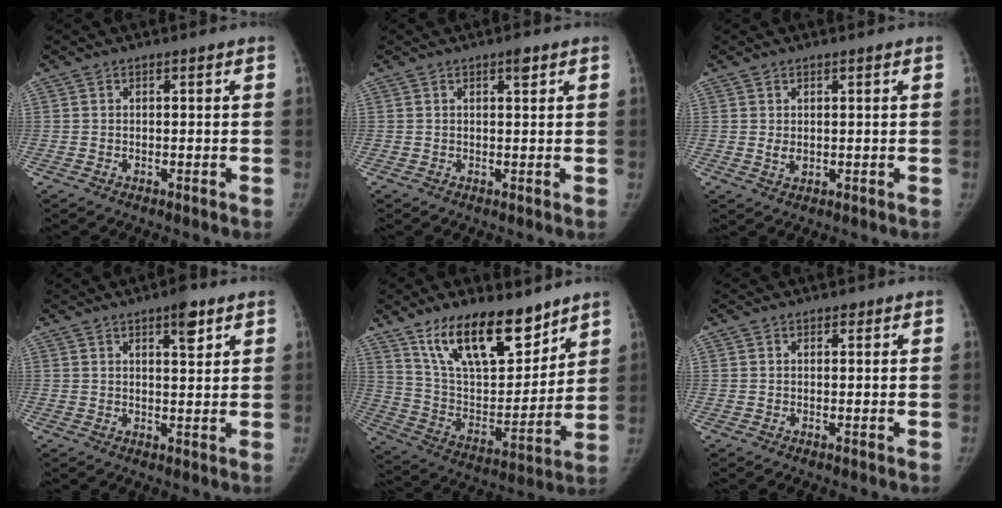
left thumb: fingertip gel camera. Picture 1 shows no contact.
{"total": 1.8, "force": [1.1, 0.6, 1.3], "torque": [-0.015, -0.004, 0.015]}
{"total": 2.0, "force": [0.5, 1.2, 1.5], "torque": [-0.022, -0.007, 0.014]}
{"total": 5.0, "force": [2.9, 1.7, 3.7], "torque": [-0.041, -0.015, 0.040]}
{"total": 21.0, "force": [14.2, 9.0, 12.6], "torque": [-0.167, -0.074, 0.256]}
{"total": 0.9, "force": [0.6, 0.5, 0.4], "torque": [0.000, -0.003, 0.005]}